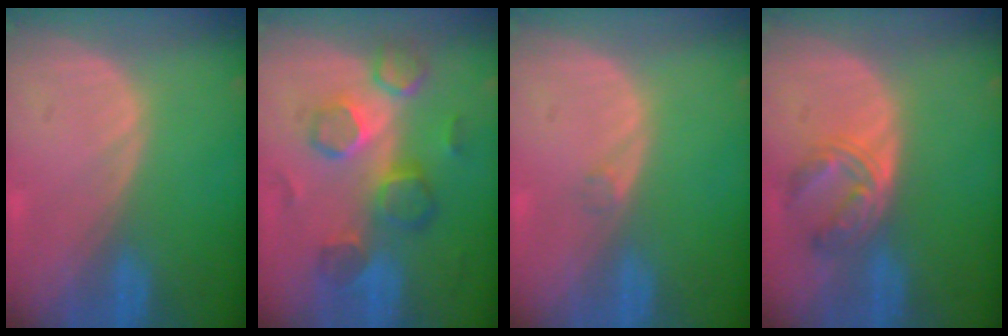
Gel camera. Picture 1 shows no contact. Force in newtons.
{"total": 8.5, "press": 8.3, "slide": 2.1}
{"total": 0.8, "press": 0.8, "slide": 0.1}
{"total": 5.5, "press": 5.0, "slide": 2.3}